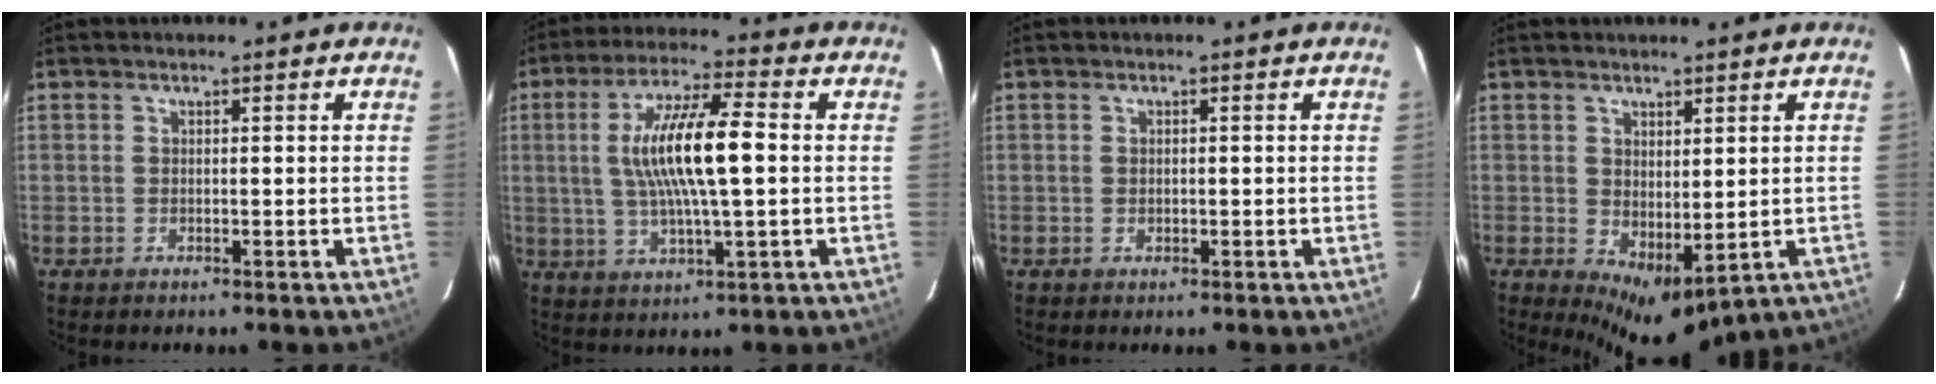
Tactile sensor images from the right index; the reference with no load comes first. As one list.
[{"total": 13.6, "force": [0.8, 2.3, 13.4], "torque": [-0.252, 0.006, 0.016]}, {"total": 0.6, "force": [0.0, 0.5, 0.2], "torque": [0.000, 0.001, 0.000]}, {"total": 6.9, "force": [-0.1, 4.5, 5.2], "torque": [-0.077, -0.010, 0.017]}]